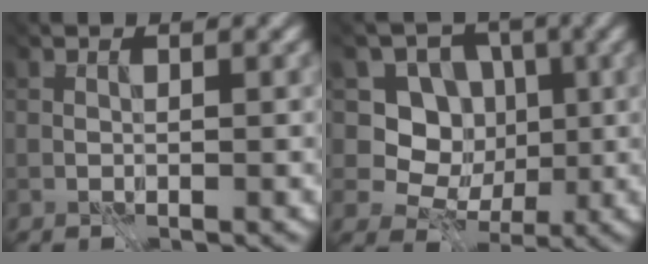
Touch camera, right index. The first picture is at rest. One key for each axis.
{"total": 3.8, "fx": -1.2, "fy": 3.5, "fz": 1.0, "tx": -0.006, "ty": -0.016, "tz": -0.020}